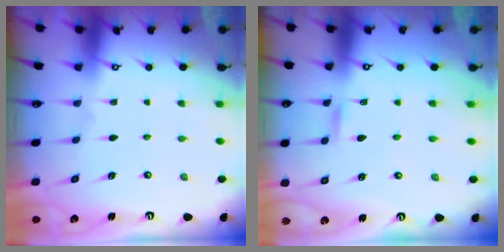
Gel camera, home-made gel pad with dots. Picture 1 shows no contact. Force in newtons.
{"total": 1.6, "press": 1.6, "slide": 0.1}